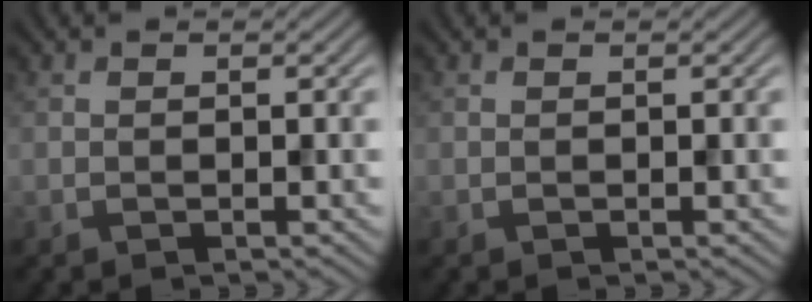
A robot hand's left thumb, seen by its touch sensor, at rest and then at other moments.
{"total": 0.0}